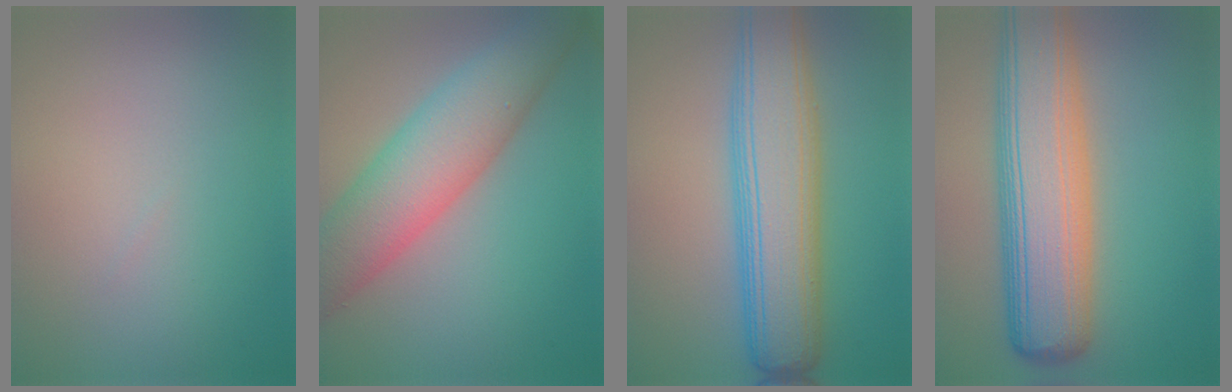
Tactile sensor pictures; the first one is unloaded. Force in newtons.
{"total": 8.6, "press": 8.6, "slide": 0.3}
{"total": 8.3, "press": 8.3, "slide": 0.2}
{"total": 10.5, "press": 10.5, "slide": 0.5}